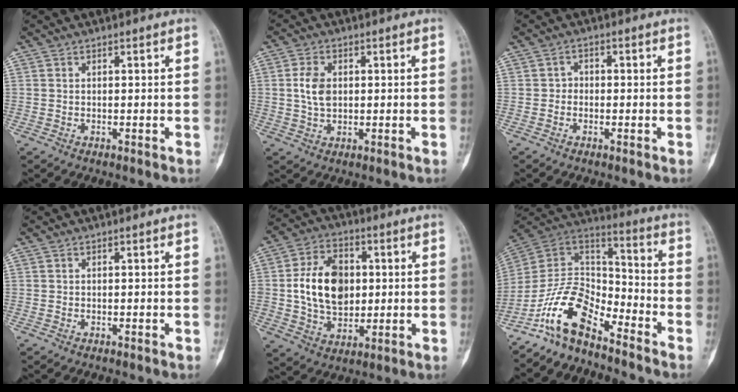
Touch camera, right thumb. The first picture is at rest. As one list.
[{"total": 5.0, "force": [0.6, 3.3, 3.7], "torque": [-0.068, 0.000, 0.009]}, {"total": 1.6, "force": [-0.5, 1.4, 0.7], "torque": [0.005, 0.008, -0.015]}, {"total": 0.0}, {"total": 14.6, "force": [1.2, 10.2, 10.3], "torque": [-0.149, 0.005, 0.023]}, {"total": 13.5, "force": [-9.6, 6.0, 7.3], "torque": [-0.118, 0.095, -0.192]}]